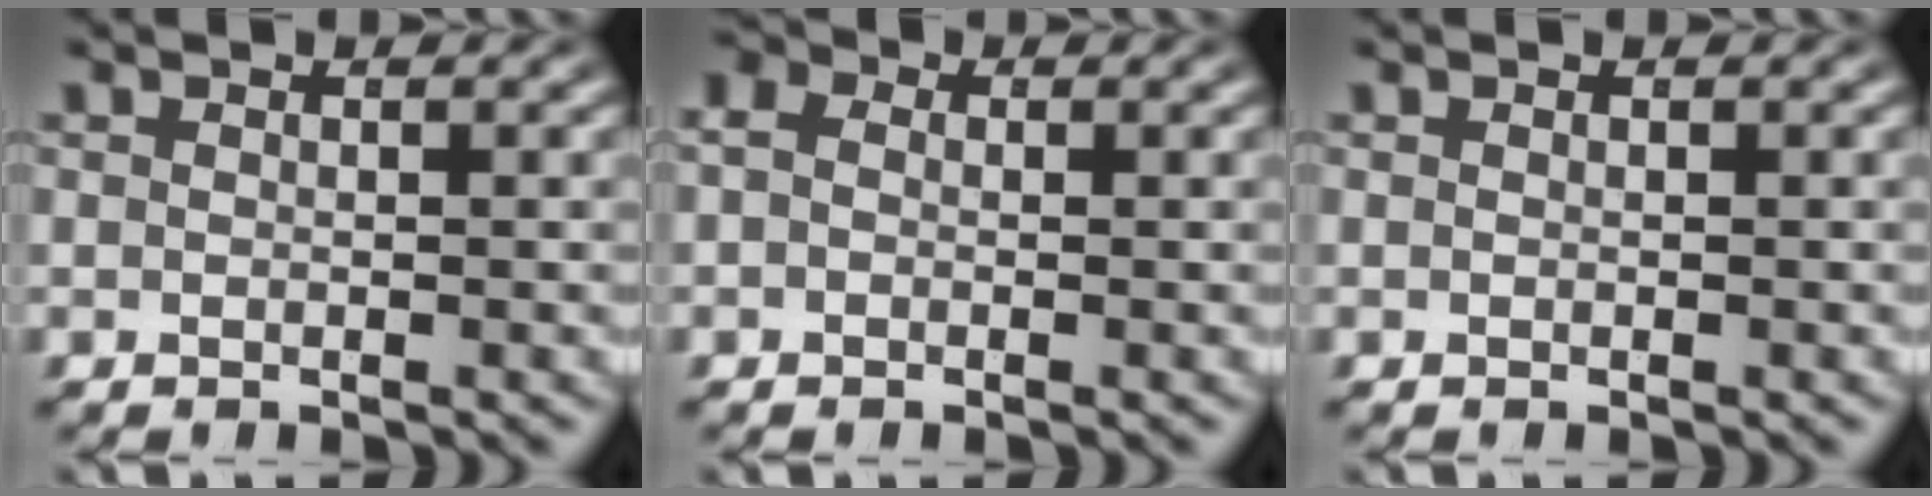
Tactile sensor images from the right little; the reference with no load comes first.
{"total": 2.6, "force": [0.4, 2.3, 1.2], "torque": [-0.030, 0.004, -0.002]}
{"total": 0.0}